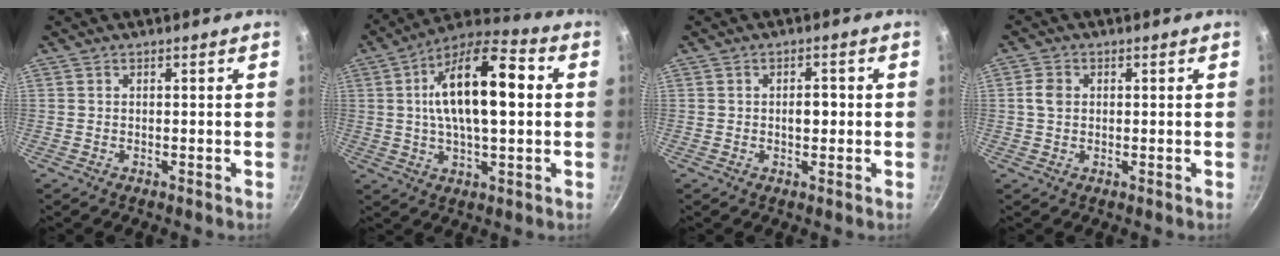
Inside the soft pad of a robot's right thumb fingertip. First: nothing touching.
{"total": 18.5, "force": [2.6, 7.7, 16.6], "torque": [-0.273, 0.024, 0.036]}
{"total": 3.0, "force": [-0.1, 1.8, 2.5], "torque": [-0.024, 0.005, -0.003]}
{"total": 3.1, "force": [0.4, 2.4, 1.9], "torque": [-0.035, 0.005, 0.005]}